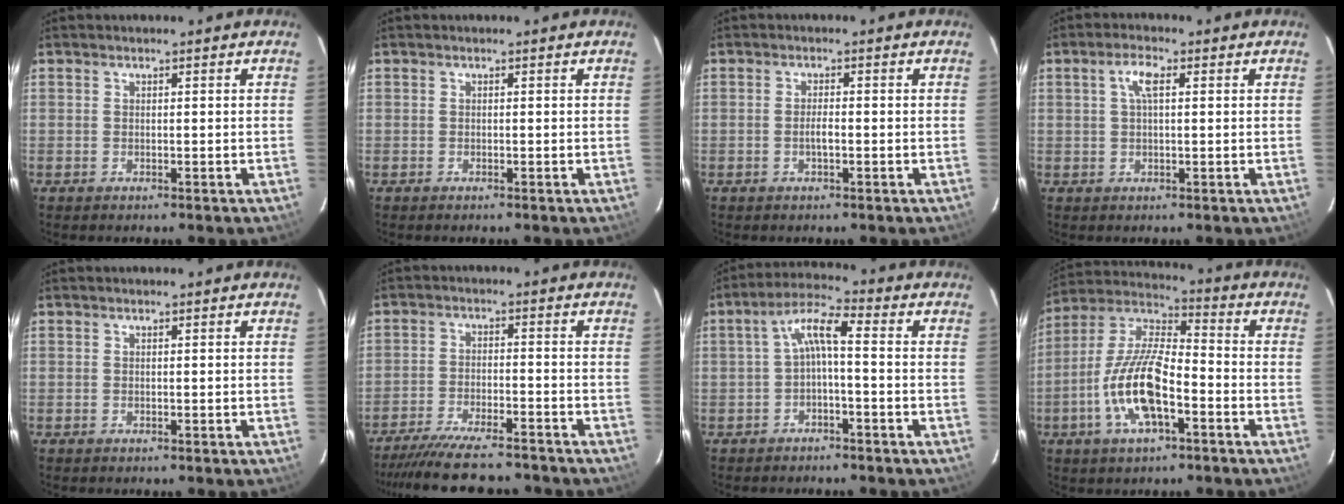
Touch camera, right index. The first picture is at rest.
{"total": 0.0}
{"total": 1.6, "force": [-0.5, 0.5, 1.5], "torque": [-0.029, -0.001, -0.010]}
{"total": 3.5, "force": [1.1, 1.3, 3.1], "torque": [-0.062, 0.010, 0.022]}
{"total": 0.0}
{"total": 14.9, "force": [-13.4, 2.5, 6.2], "torque": [-0.131, -0.020, -0.208]}
{"total": 5.5, "force": [-1.0, 1.1, 5.3], "torque": [-0.117, 0.019, -0.019]}
{"total": 14.6, "force": [-5.5, 5.1, 12.5], "torque": [-0.261, -0.003, -0.109]}